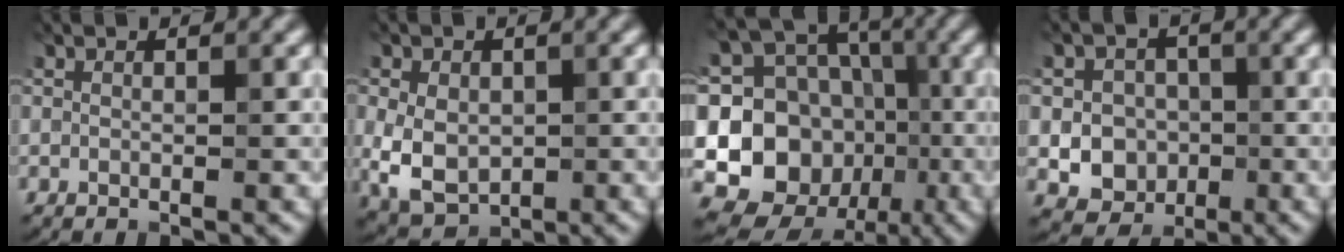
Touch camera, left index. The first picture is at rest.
{"total": 5.6, "force": [-0.6, 4.0, 3.8], "torque": [-0.078, -0.009, -0.009]}
{"total": 15.5, "force": [-2.0, 13.7, 6.8], "torque": [-0.157, 0.018, -0.048]}
{"total": 5.4, "force": [-1.0, 4.9, 2.2], "torque": [-0.010, 0.006, -0.038]}